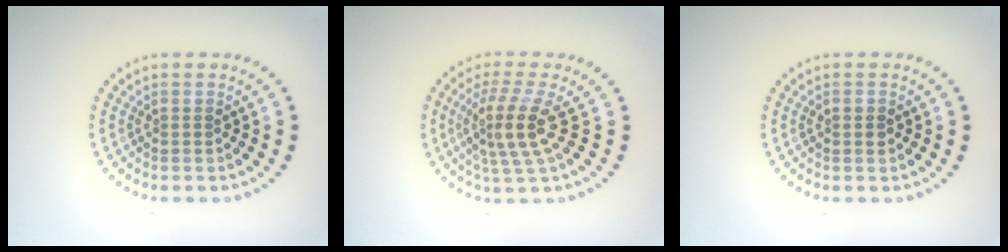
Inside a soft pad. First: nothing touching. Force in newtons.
{"total": 4.0, "press": 3.2, "slide": 2.4}
{"total": 1.2, "press": 1.2, "slide": 0.0}